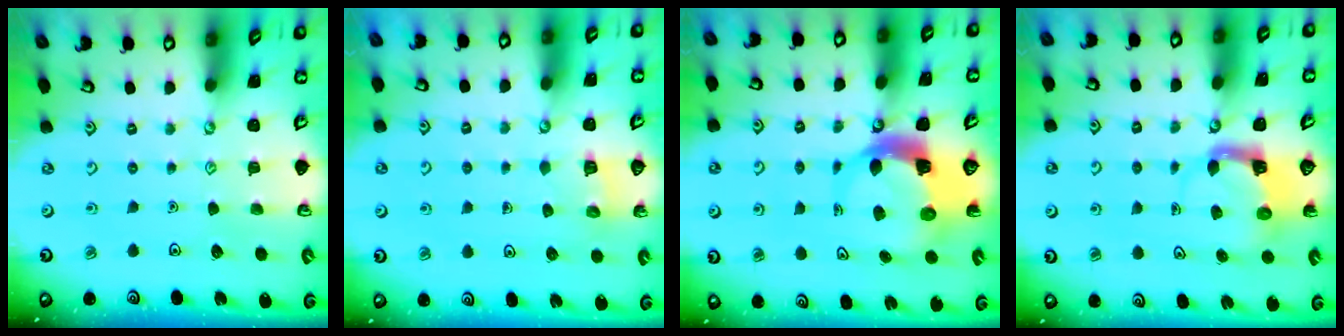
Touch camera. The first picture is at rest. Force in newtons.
{"total": 2.2, "press": 2.2, "slide": 0.1}
{"total": 6.8, "press": 6.7, "slide": 1.2}
{"total": 4.0, "press": 3.9, "slide": 0.6}